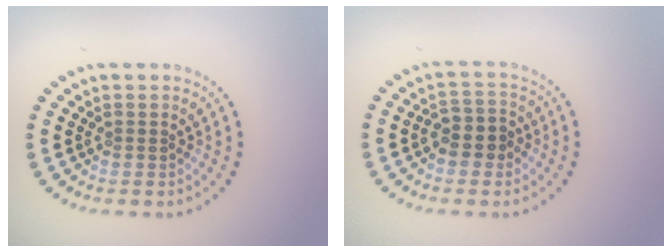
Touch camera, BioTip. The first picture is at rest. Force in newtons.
{"total": 2.7, "press": 2.5, "slide": 1.1}